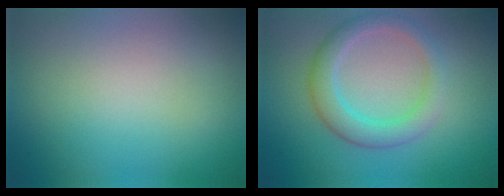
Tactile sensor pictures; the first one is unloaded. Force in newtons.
{"total": 3.8, "press": 3.8, "slide": 0.1}